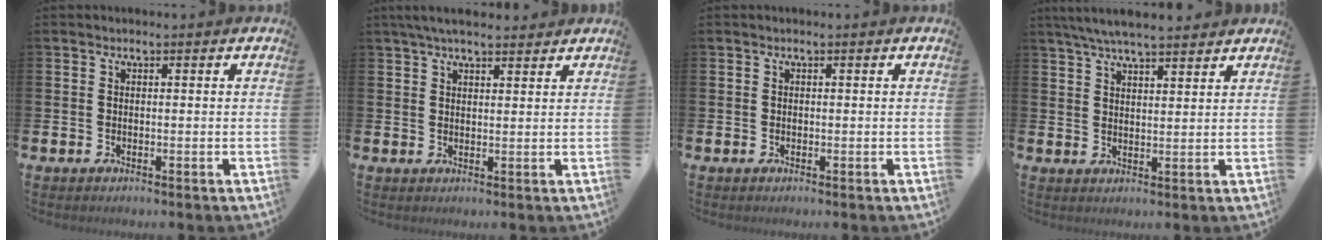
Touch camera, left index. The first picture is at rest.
{"total": 4.0, "force": [3.5, 0.9, 1.6], "torque": [-0.035, -0.006, 0.065]}
{"total": 0.0}
{"total": 5.7, "force": [5.3, 0.8, 2.0], "torque": [-0.050, -0.014, 0.096]}